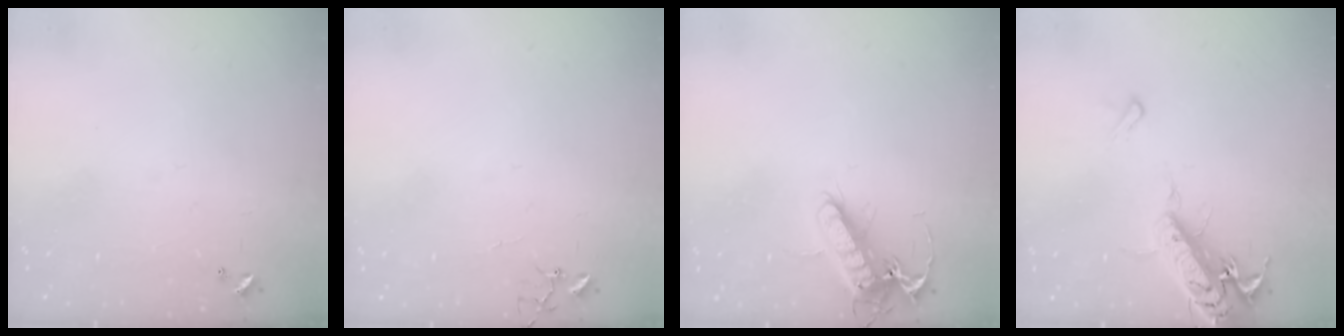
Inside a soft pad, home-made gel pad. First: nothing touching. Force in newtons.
{"total": 3.4, "press": 3.4, "slide": 0.4}
{"total": 13.7, "press": 13.5, "slide": 1.9}
{"total": 16.1, "press": 15.8, "slide": 3.4}